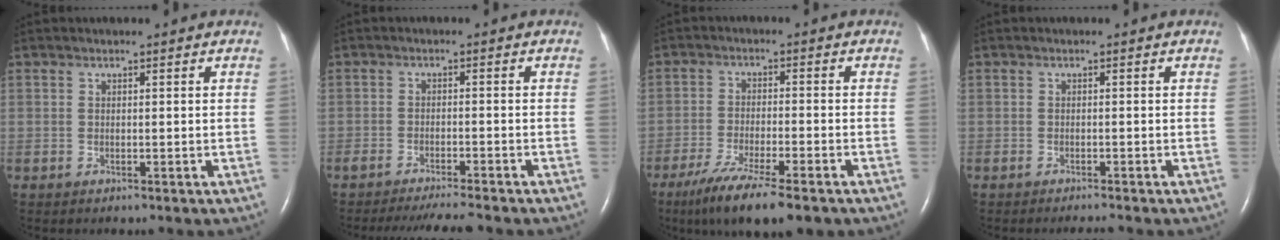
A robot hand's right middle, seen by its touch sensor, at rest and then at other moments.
{"total": 7.3, "force": [-6.7, 0.0, 2.9], "torque": [-0.042, -0.016, -0.103]}
{"total": 11.5, "force": [-8.3, 1.4, 7.9], "torque": [-0.134, -0.028, -0.132]}
{"total": 1.3, "force": [-1.3, -0.2, 0.3], "torque": [-0.009, -0.005, -0.017]}